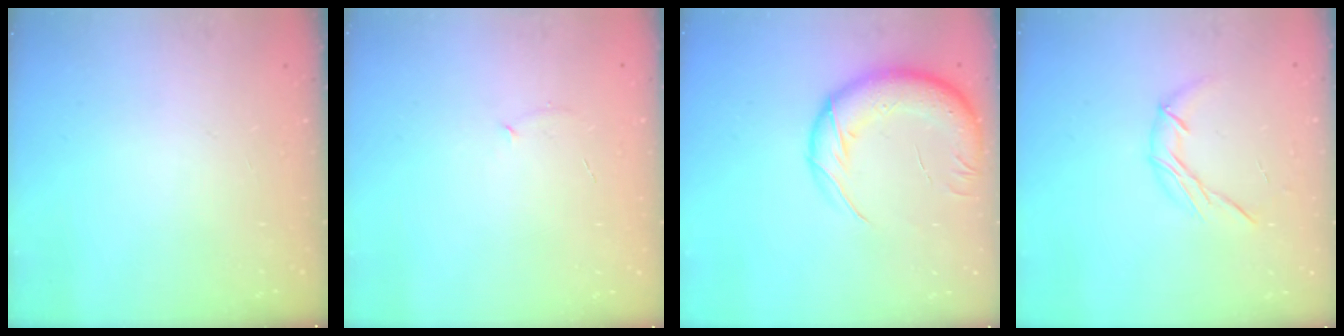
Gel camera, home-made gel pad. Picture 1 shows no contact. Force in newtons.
{"total": 3.9, "press": 3.8, "slide": 1.0}
{"total": 16.9, "press": 16.4, "slide": 3.8}
{"total": 7.4, "press": 7.3, "slide": 0.5}